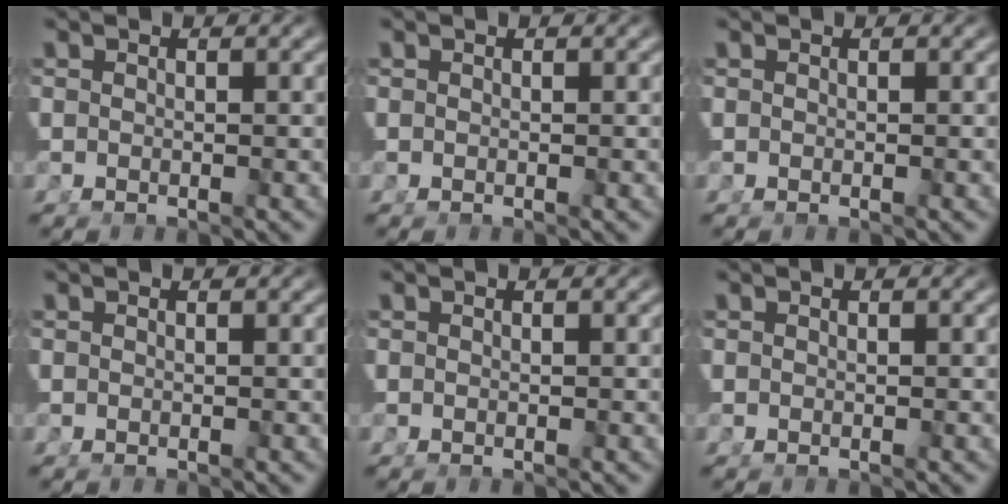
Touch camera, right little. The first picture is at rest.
{"total": 0.0}
{"total": 0.0}
{"total": 0.0}
{"total": 0.0}
{"total": 0.0}